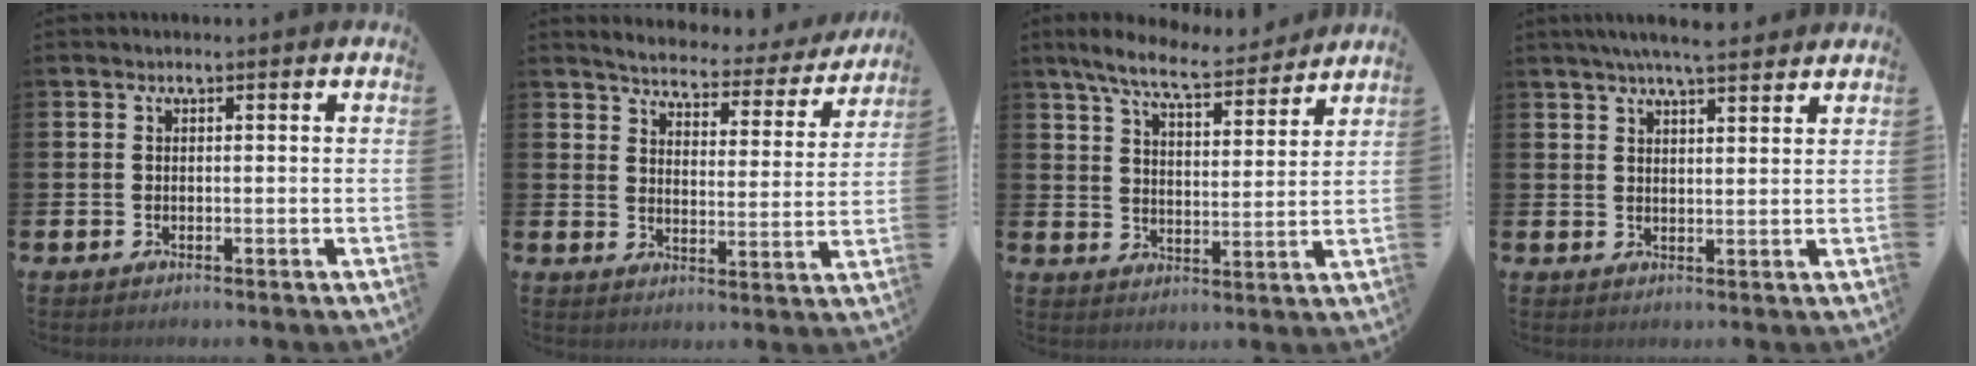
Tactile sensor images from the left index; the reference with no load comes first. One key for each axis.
{"total": 4.2, "fx": 4.0, "fy": 0.8, "fz": 0.8, "tx": -0.036, "ty": -0.036, "tz": 0.062}
{"total": 8.1, "fx": 7.4, "fy": 1.0, "fz": 3.1, "tx": -0.085, "ty": -0.039, "tz": 0.131}
{"total": 5.3, "fx": 5.0, "fy": 0.3, "fz": 1.9, "tx": -0.040, "ty": -0.018, "tz": 0.088}